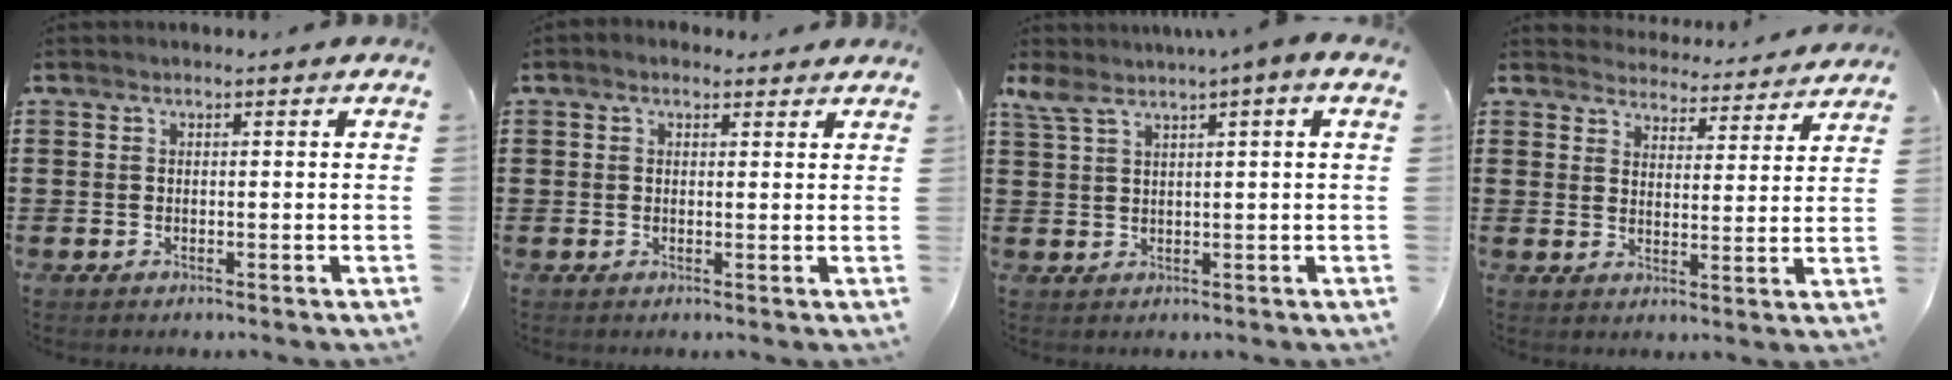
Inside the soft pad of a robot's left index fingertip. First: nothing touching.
{"total": 1.4, "force": [1.1, 0.7, 0.5], "torque": [-0.011, 0.007, 0.020]}
{"total": 3.1, "force": [1.5, 0.4, 2.6], "torque": [-0.058, -0.002, 0.025]}
{"total": 4.3, "force": [4.3, 0.0, -0.3], "torque": [-0.015, -0.029, 0.074]}